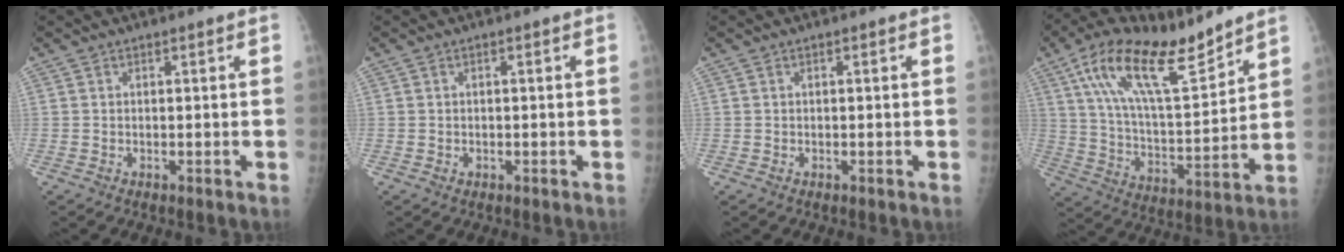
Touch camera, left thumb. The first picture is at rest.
{"total": 0.5, "force": [-0.2, 0.5, 0.1], "torque": [0.004, 0.001, -0.003]}
{"total": 0.0}
{"total": 18.2, "force": [12.3, 5.7, 12.2], "torque": [-0.187, -0.056, 0.224]}